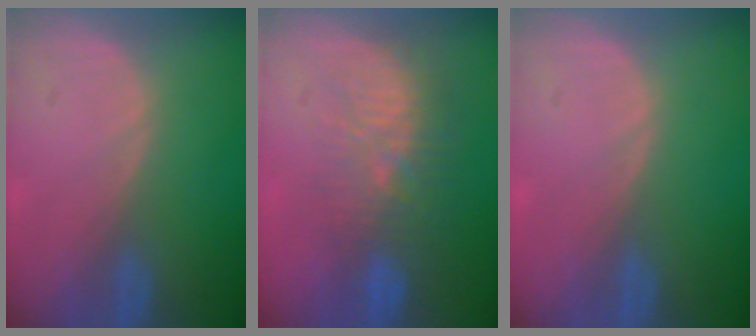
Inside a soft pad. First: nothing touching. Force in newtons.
{"total": 9.3, "press": 8.6, "slide": 3.6}
{"total": 0.0}